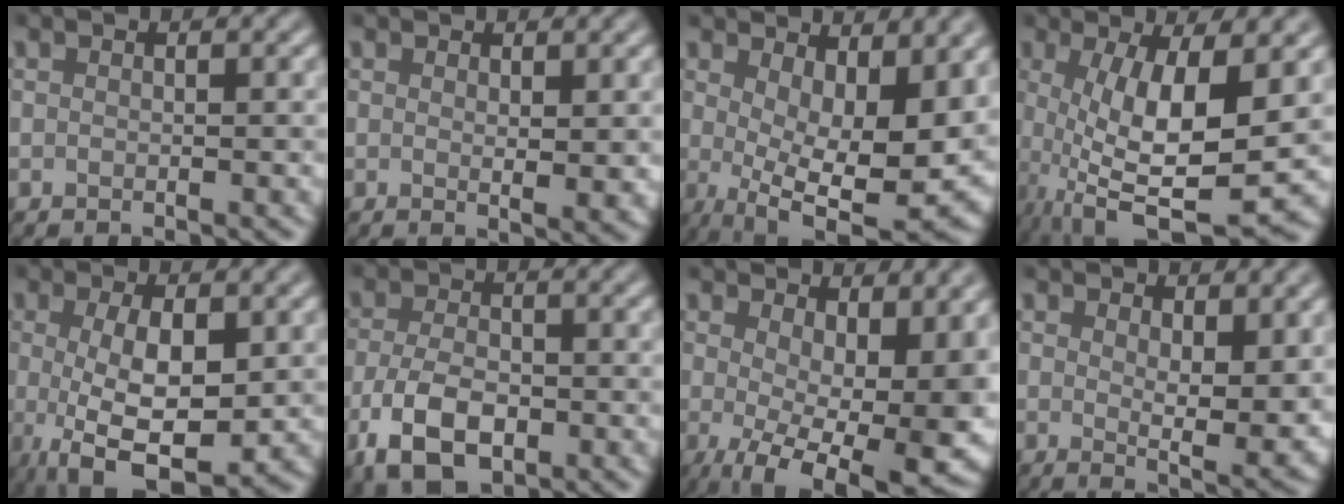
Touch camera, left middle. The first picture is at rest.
{"total": 1.8, "force": [0.8, 0.4, 1.5], "torque": [-0.020, -0.006, 0.015]}
{"total": 11.6, "force": [1.6, 5.0, 10.4], "torque": [-0.158, -0.024, 0.049]}
{"total": 9.7, "force": [-0.9, 2.7, 9.3], "torque": [-0.174, -0.014, -0.009]}
{"total": 7.1, "force": [-0.5, 2.8, 6.5], "torque": [-0.127, -0.011, -0.003]}
{"total": 5.8, "force": [-2.6, 3.0, 4.3], "torque": [-0.090, -0.008, -0.054]}
{"total": 13.7, "force": [-0.2, 6.4, 12.1], "torque": [-0.160, -0.017, 0.030]}
{"total": 5.5, "force": [1.9, 2.0, 4.7], "torque": [-0.074, -0.016, 0.038]}